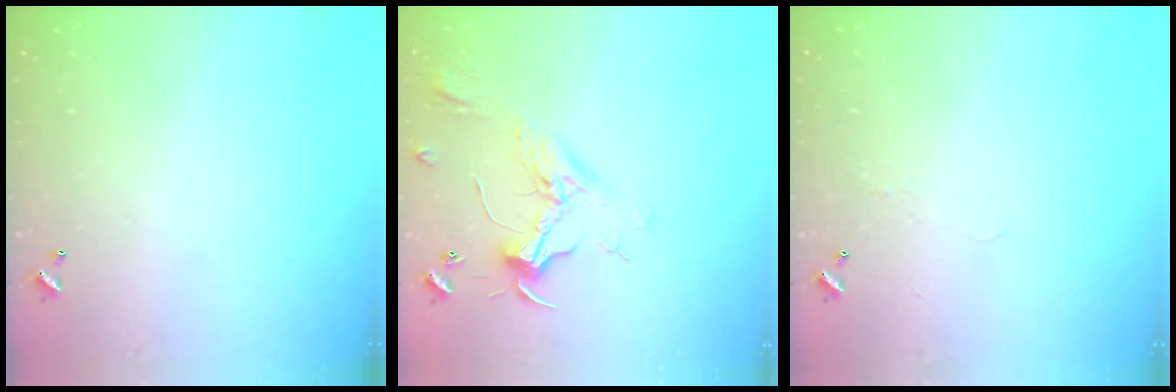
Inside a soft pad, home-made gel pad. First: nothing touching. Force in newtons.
{"total": 2.3, "press": 2.2, "slide": 0.8}
{"total": 1.2, "press": 1.1, "slide": 0.3}